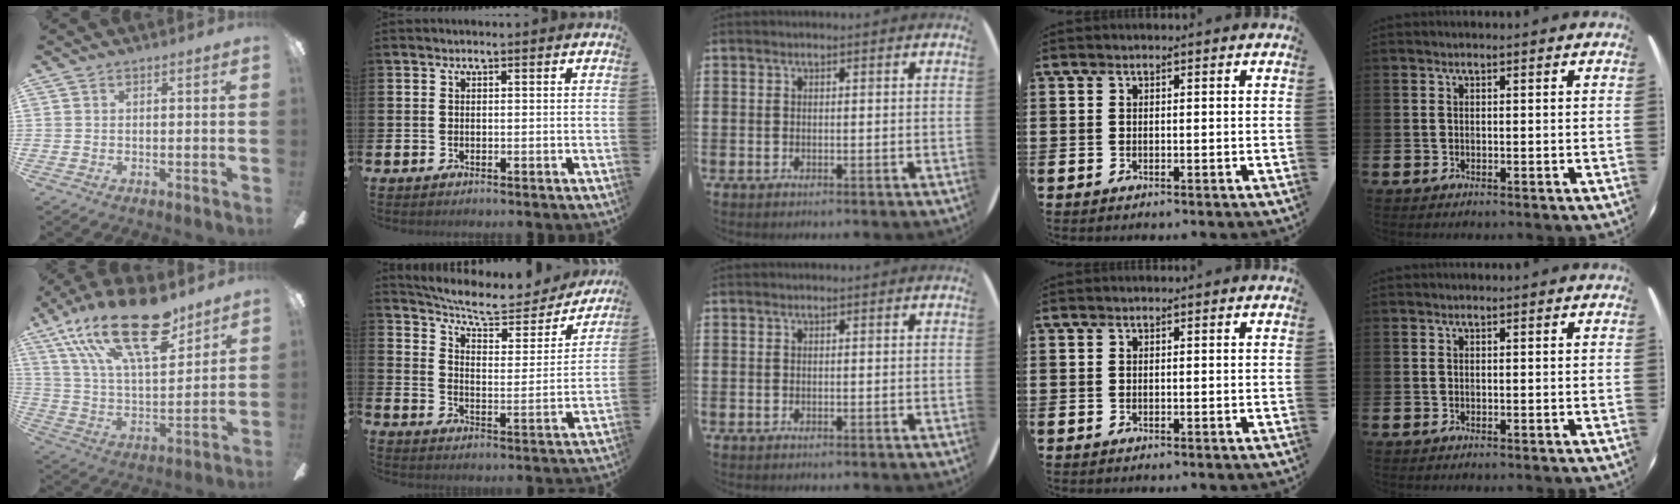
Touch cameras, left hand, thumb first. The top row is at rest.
{"thumb": {"total": 25.8, "force": [15.5, 10.6, 17.7], "torque": [-0.321, -0.083, 0.262]}, "index": {"total": 8.6, "force": [7.6, 2.2, 3.3], "torque": [-0.086, -0.049, 0.127]}}